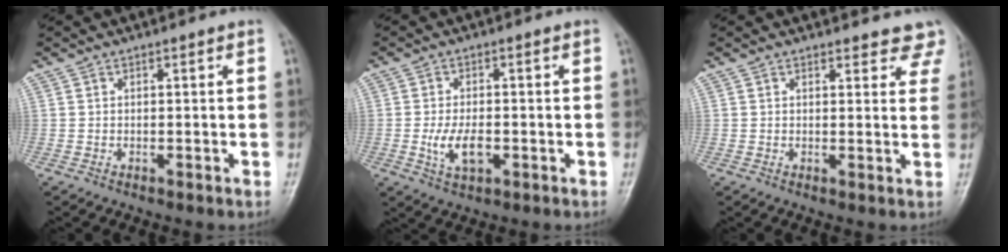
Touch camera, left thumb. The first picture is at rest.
{"total": 5.7, "force": [-1.4, 2.9, 4.7], "torque": [-0.091, 0.001, -0.021]}
{"total": 6.5, "force": [5.8, 2.5, 1.3], "torque": [0.030, -0.022, 0.042]}